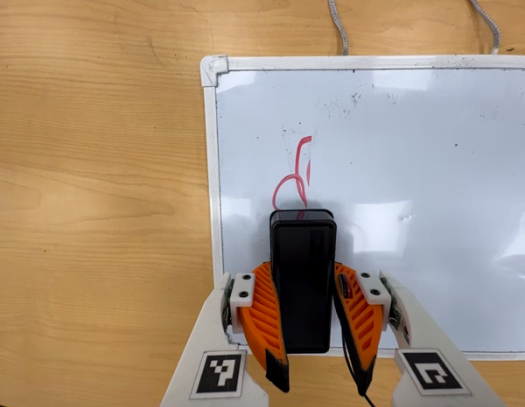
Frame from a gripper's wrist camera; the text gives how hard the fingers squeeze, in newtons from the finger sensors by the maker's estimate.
{"total": 8.1, "left": 6.5, "right": 9.8}